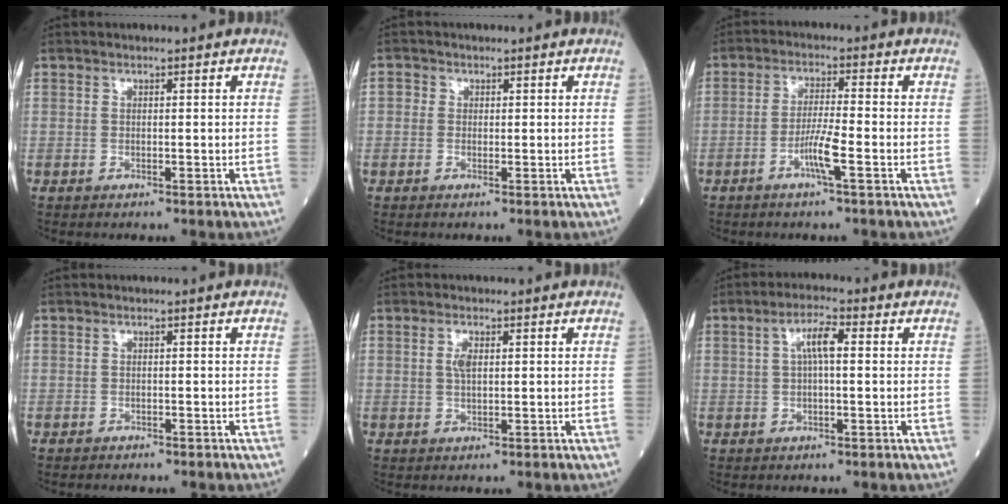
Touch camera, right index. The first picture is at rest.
{"total": 1.2, "force": [0.0, 1.1, 0.3], "torque": [0.001, 0.003, -0.005]}
{"total": 4.6, "force": [-2.0, -0.4, 4.1], "torque": [-0.083, -0.003, -0.040]}
{"total": 1.1, "force": [-1.0, 0.4, 0.2], "torque": [-0.007, 0.001, -0.015]}
{"total": 2.0, "force": [0.5, 0.7, 1.8], "torque": [-0.039, 0.002, 0.013]}
{"total": 4.3, "force": [0.8, 0.9, 4.1], "torque": [-0.077, 0.015, 0.012]}